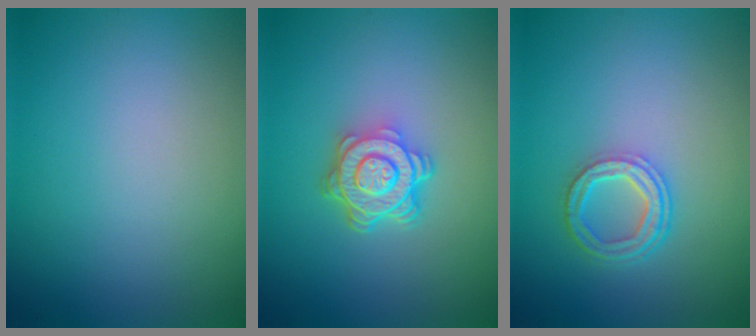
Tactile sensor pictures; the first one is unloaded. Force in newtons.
{"total": 4.9, "press": 3.7, "slide": 3.2}
{"total": 3.6, "press": 2.8, "slide": 2.3}